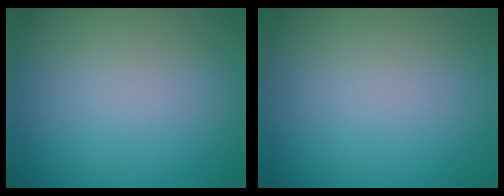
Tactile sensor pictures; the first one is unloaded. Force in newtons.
{"total": 0.0}